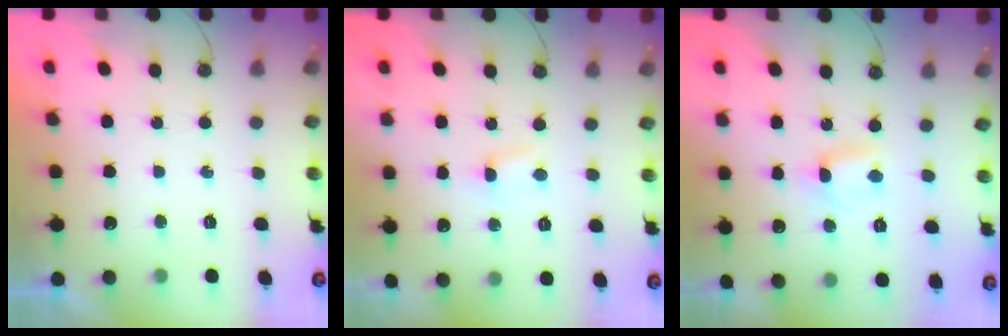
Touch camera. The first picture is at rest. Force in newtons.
{"total": 1.2, "press": 1.1, "slide": 0.2}
{"total": 0.6, "press": 0.3, "slide": 0.6}